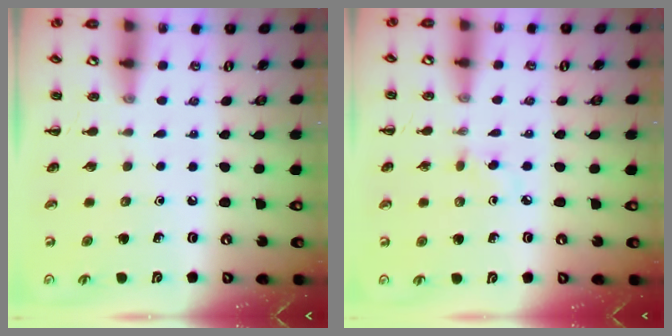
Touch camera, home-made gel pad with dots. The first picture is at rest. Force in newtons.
{"total": 3.2, "press": 2.9, "slide": 1.3}